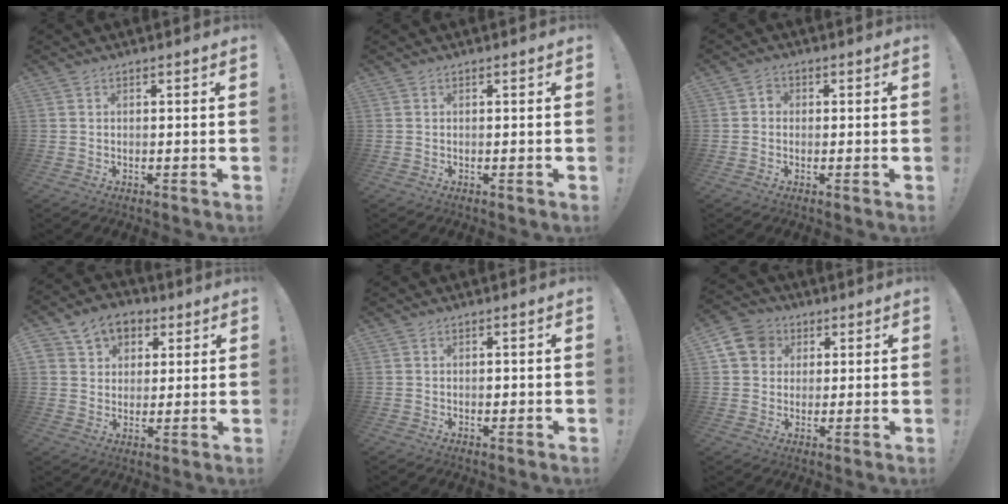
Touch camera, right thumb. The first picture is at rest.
{"total": 0.0}
{"total": 2.2, "force": [-0.6, 1.8, 1.1], "torque": [-0.018, 0.007, -0.011]}
{"total": 9.7, "force": [4.7, 7.8, 3.1], "torque": [-0.045, -0.018, 0.094]}
{"total": 0.7, "force": [-0.3, 0.6, 0.2], "torque": [0.002, -0.001, -0.007]}
{"total": 9.8, "force": [3.4, 8.4, 3.8], "torque": [-0.066, -0.008, 0.068]}